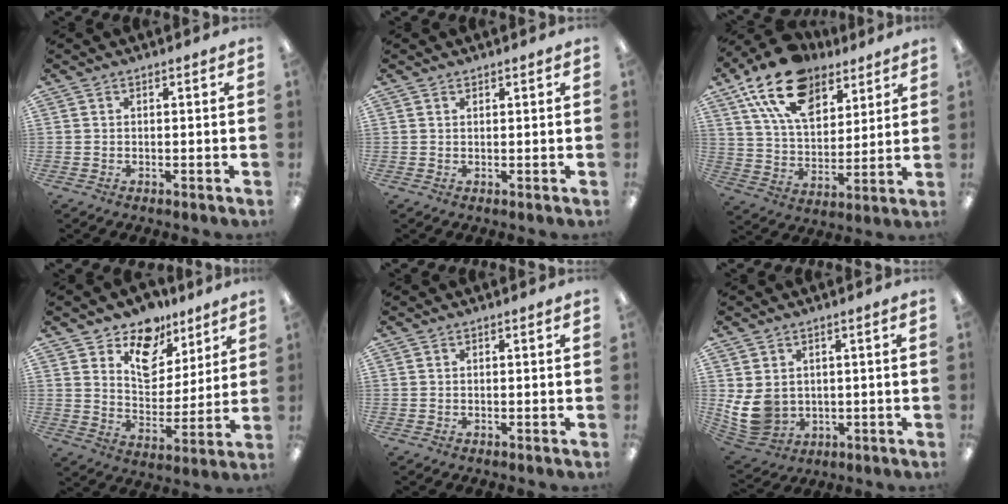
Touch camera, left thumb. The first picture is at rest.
{"total": 0.9, "force": [0.8, 0.4, 0.2], "torque": [-0.004, 0.000, 0.015]}
{"total": 18.9, "force": [12.1, 10.5, 10.1], "torque": [-0.189, -0.045, 0.220]}
{"total": 12.7, "force": [9.1, 7.8, 4.3], "torque": [-0.070, -0.055, 0.169]}
{"total": 0.0}
{"total": 9.2, "force": [1.3, 7.5, 5.0], "torque": [-0.127, -0.006, 0.031]}